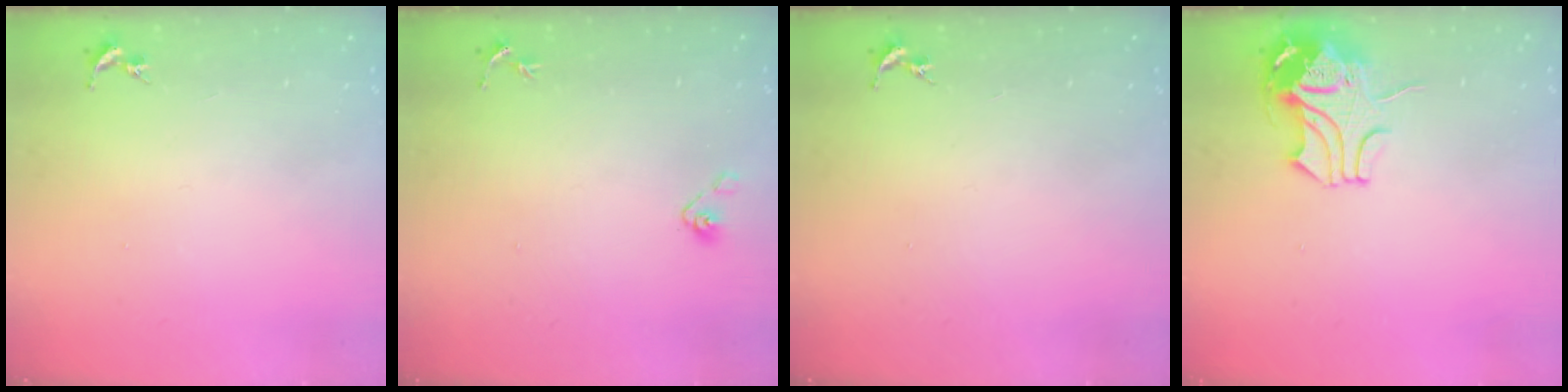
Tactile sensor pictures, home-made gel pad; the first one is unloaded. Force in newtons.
{"total": 4.1, "press": 3.7, "slide": 1.7}
{"total": 0.0}
{"total": 10.0, "press": 9.9, "slide": 1.5}